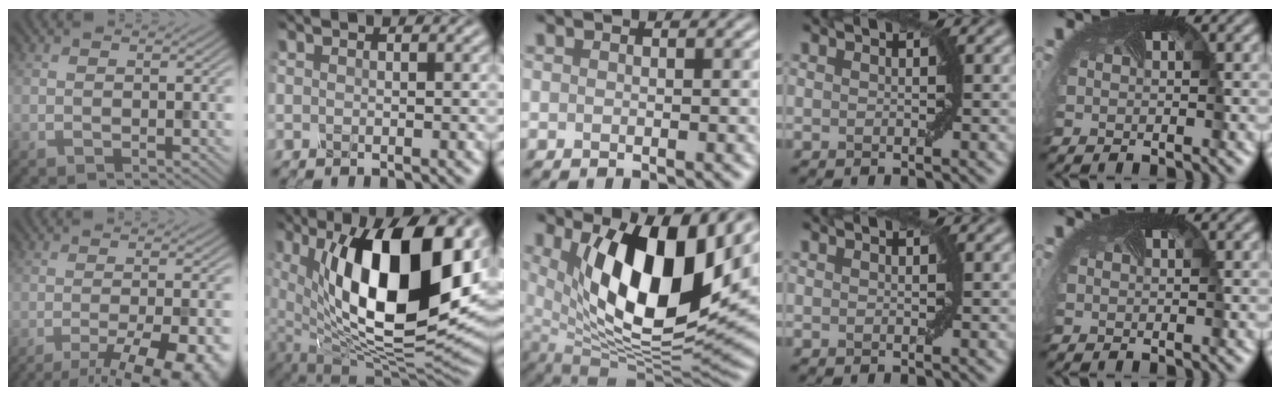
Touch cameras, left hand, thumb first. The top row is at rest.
{"thumb": {"total": 12.1, "force": [-7.6, 3.3, 8.9], "torque": [-0.123, -0.012, -0.088]}, "index": {"total": 17.8, "force": [4.4, 8.4, 15.1], "torque": [-0.234, 0.000, 0.079]}, "middle": {"total": 13.8, "force": [4.3, 5.8, 11.7], "torque": [-0.184, -0.022, 0.077]}}